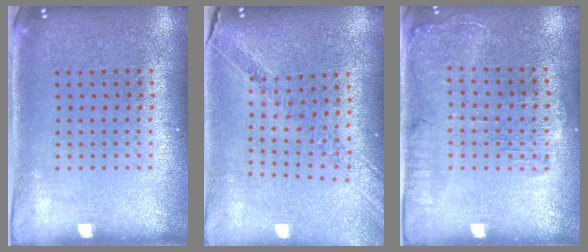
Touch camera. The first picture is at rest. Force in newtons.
{"total": 1.1, "press": 1.1, "slide": 0.1}
{"total": 1.4, "press": 1.4, "slide": 0.4}